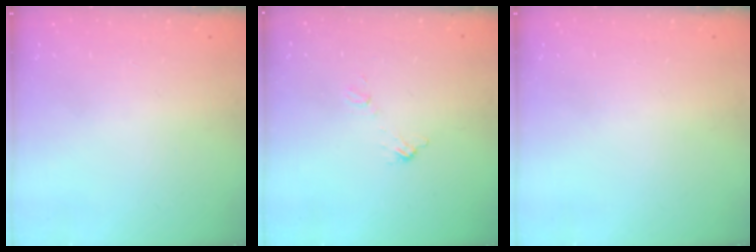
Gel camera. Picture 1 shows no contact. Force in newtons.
{"total": 4.9, "press": 4.9, "slide": 0.4}
{"total": 0.0}